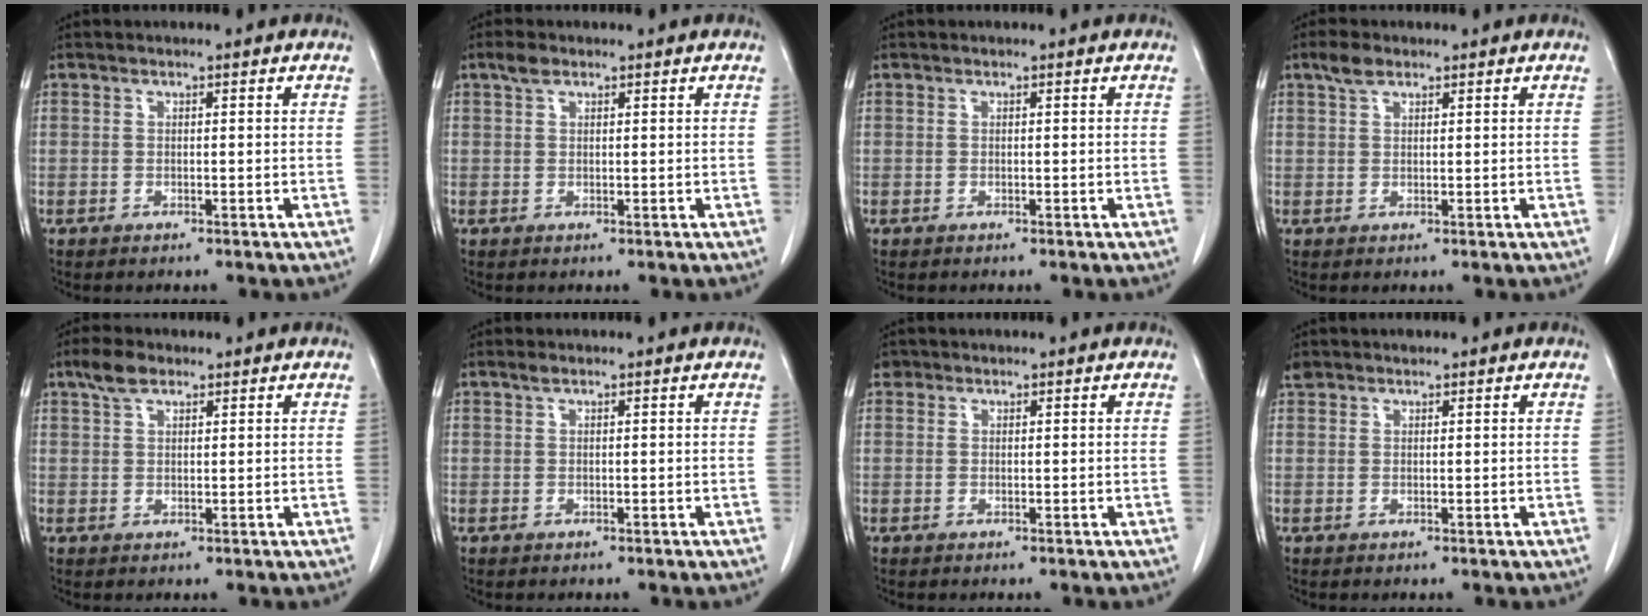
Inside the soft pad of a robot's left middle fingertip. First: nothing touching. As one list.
[{"total": 1.7, "force": [1.2, 0.8, 0.9], "torque": [-0.024, 0.010, 0.023]}, {"total": 0.0}, {"total": 2.5, "force": [1.8, 1.1, 1.3], "torque": [-0.031, 0.008, 0.034]}, {"total": 3.4, "force": [2.4, 1.5, 1.9], "torque": [-0.044, 0.010, 0.047]}, {"total": 0.7, "force": [0.5, 0.1, 0.4], "torque": [-0.014, 0.004, 0.012]}, {"total": 0.9, "force": [0.6, 0.7, 0.0], "torque": [0.002, 0.006, 0.009]}, {"total": 1.5, "force": [1.2, 0.9, 0.0], "torque": [-0.002, 0.011, 0.021]}]